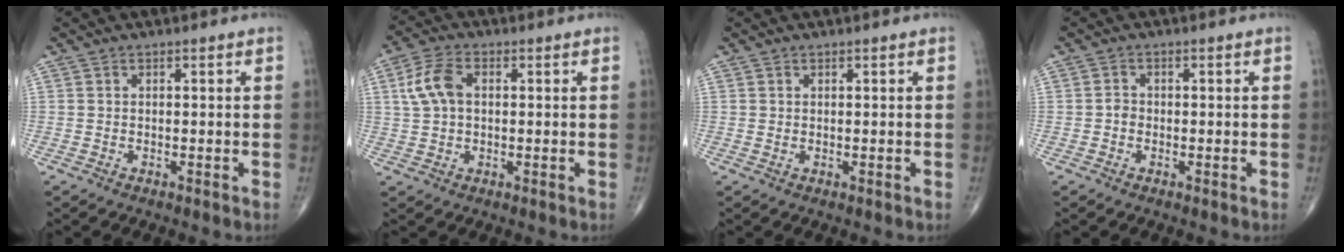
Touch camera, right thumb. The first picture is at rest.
{"total": 6.9, "force": [1.2, 4.3, 5.3], "torque": [-0.111, 0.015, 0.022]}
{"total": 0.0}
{"total": 1.4, "force": [-0.4, 1.2, 0.6], "torque": [-0.002, 0.006, -0.010]}